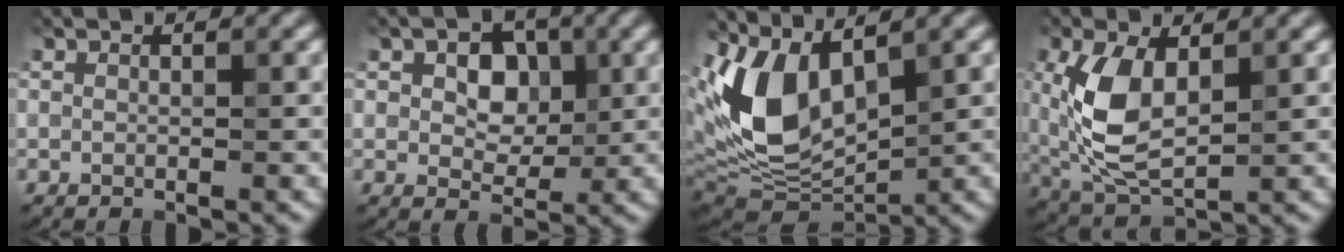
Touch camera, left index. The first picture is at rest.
{"total": 4.2, "force": [0.8, 3.0, 2.9], "torque": [-0.050, -0.002, 0.007]}
{"total": 8.9, "force": [2.2, 5.2, 6.9], "torque": [-0.148, -0.014, 0.043]}
{"total": 7.4, "force": [1.1, 3.9, 6.1], "torque": [-0.144, -0.002, 0.026]}